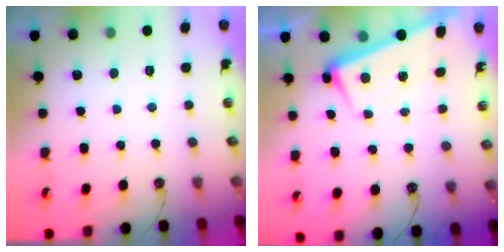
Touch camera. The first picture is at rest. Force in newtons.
{"total": 2.4, "press": 2.3, "slide": 0.9}